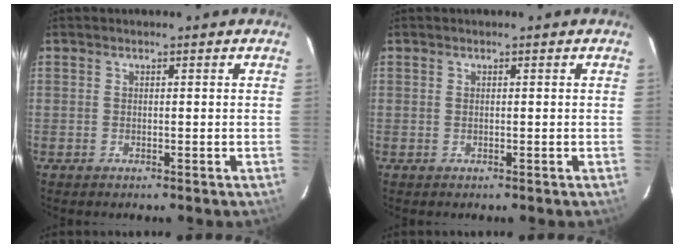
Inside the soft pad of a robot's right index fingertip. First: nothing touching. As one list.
[{"total": 0.0}]